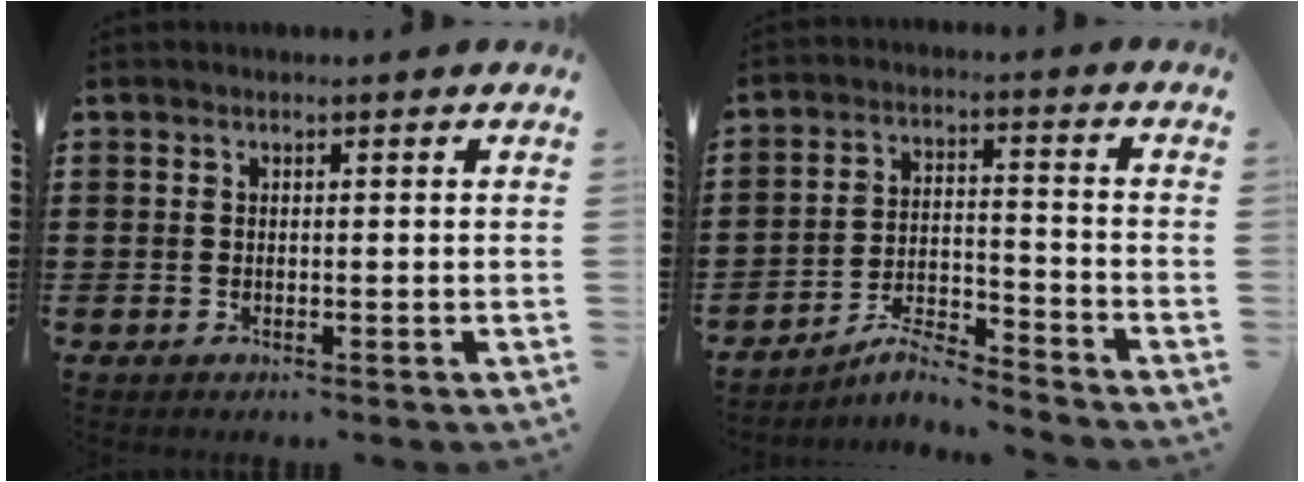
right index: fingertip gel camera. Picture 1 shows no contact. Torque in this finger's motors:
{"motor_torque": [0.40, -0.60, 0.06, -0.01]}